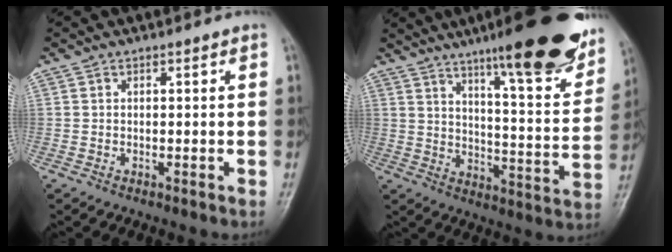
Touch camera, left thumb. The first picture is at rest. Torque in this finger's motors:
{"motor_torque": [1.68, -0.48, 1.47, -1.31, 0.08]}